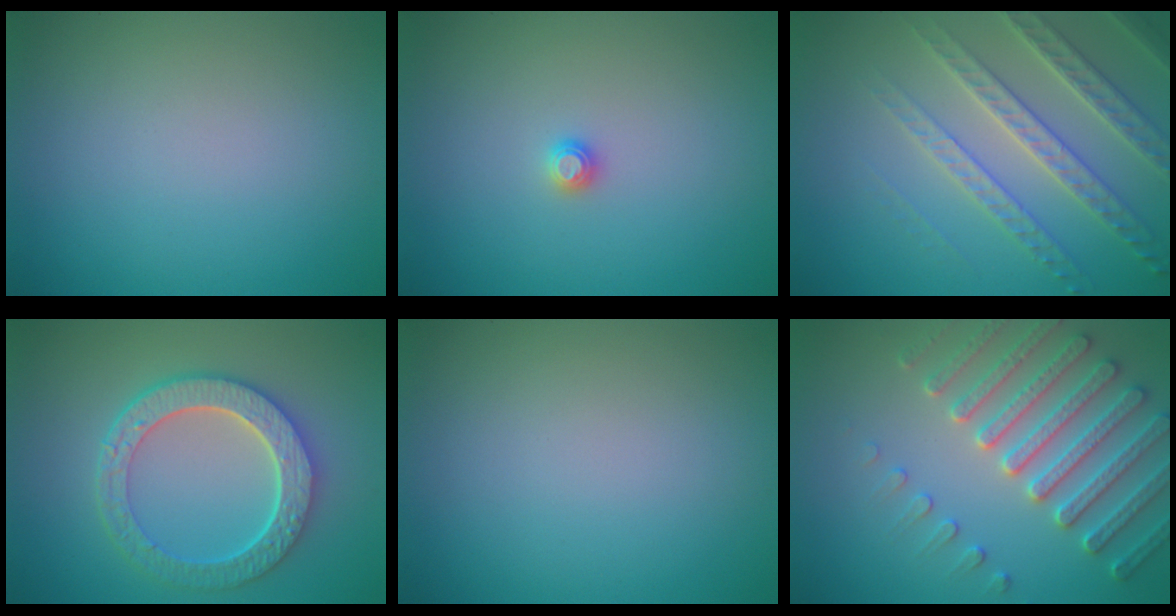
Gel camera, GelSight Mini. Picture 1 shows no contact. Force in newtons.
{"total": 0.8, "press": 0.8, "slide": 0.1}
{"total": 4.5, "press": 4.4, "slide": 1.1}
{"total": 6.3, "press": 5.0, "slide": 3.7}
{"total": 0.0}
{"total": 5.2, "press": 5.0, "slide": 1.4}